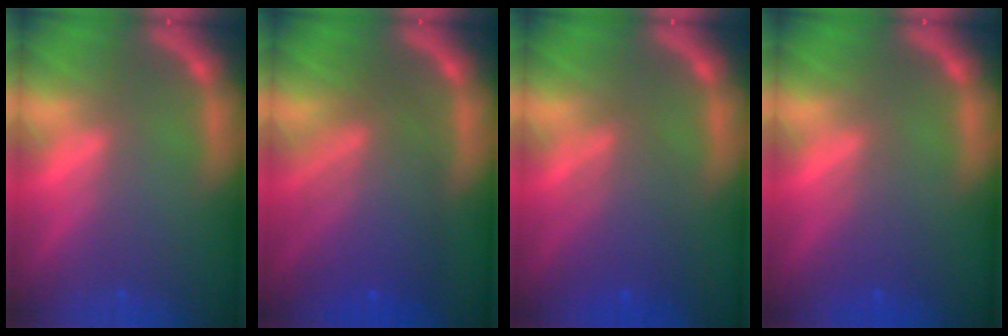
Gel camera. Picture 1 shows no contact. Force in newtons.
{"total": 7.5}
{"total": 4.0}
{"total": 2.0}